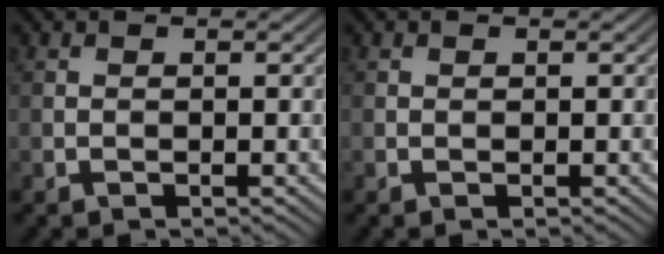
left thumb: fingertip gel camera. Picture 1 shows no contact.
{"total": 0.0}